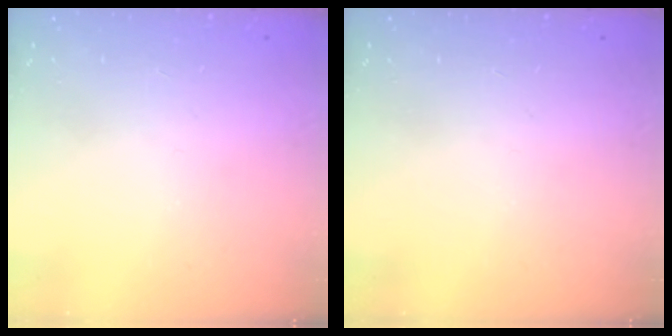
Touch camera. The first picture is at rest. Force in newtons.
{"total": 0.0}